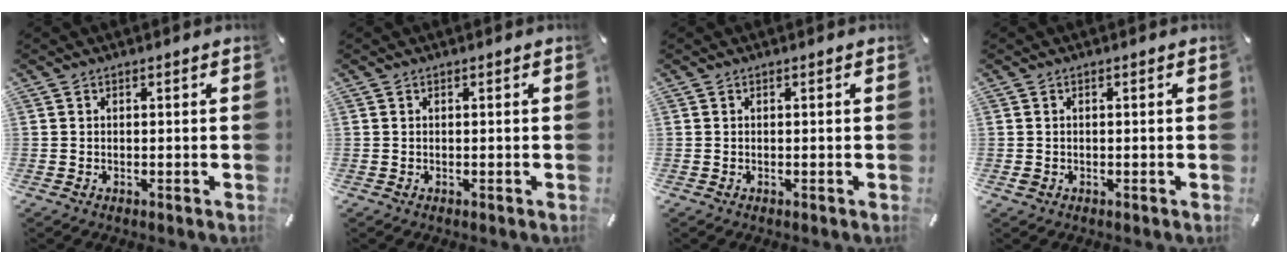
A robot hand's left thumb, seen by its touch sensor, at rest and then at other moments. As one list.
[{"total": 0.0}, {"total": 0.0}, {"total": 0.8, "force": [-0.2, 0.7, 0.4], "torque": [-0.007, 0.003, -0.005]}]